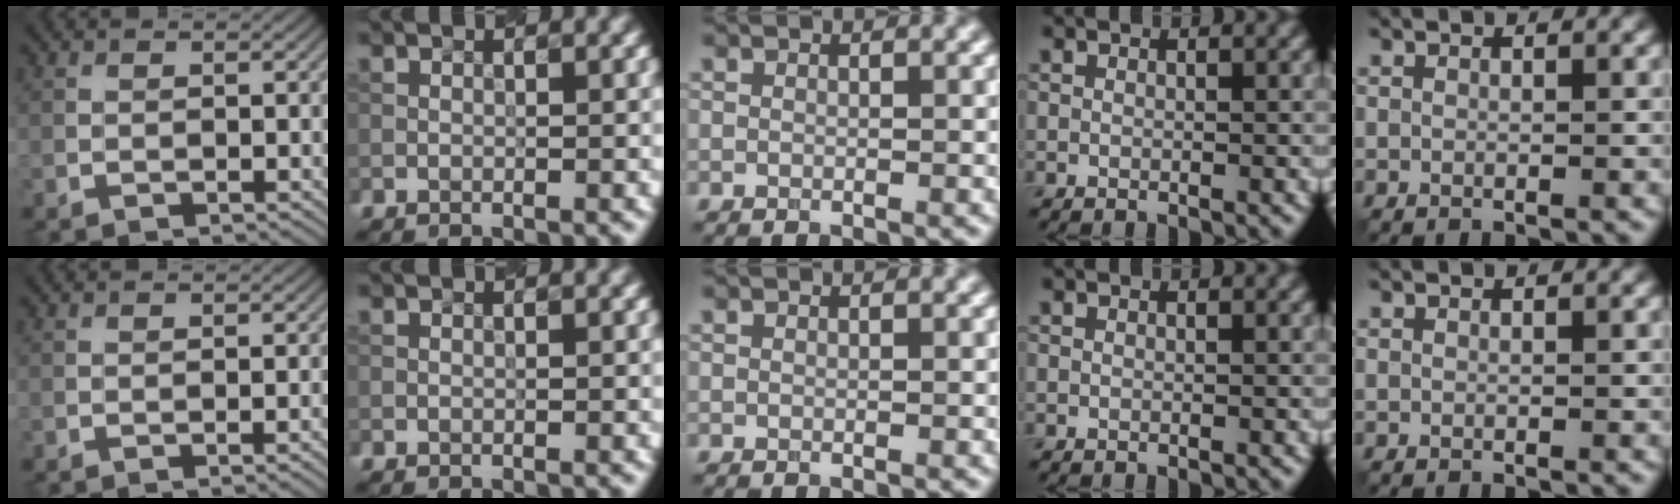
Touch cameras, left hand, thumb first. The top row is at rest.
{"thumb": {"total": 0.8, "force": [-0.4, 0.0, 0.7], "torque": [-0.011, 0.001, -0.008]}}